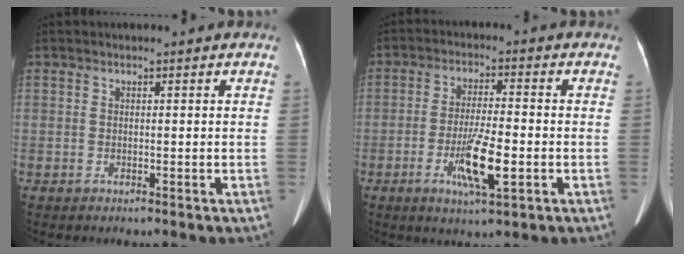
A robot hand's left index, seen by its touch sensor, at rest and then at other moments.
{"total": 8.1, "force": [-2.8, 1.2, 7.5], "torque": [-0.144, -0.014, -0.047]}